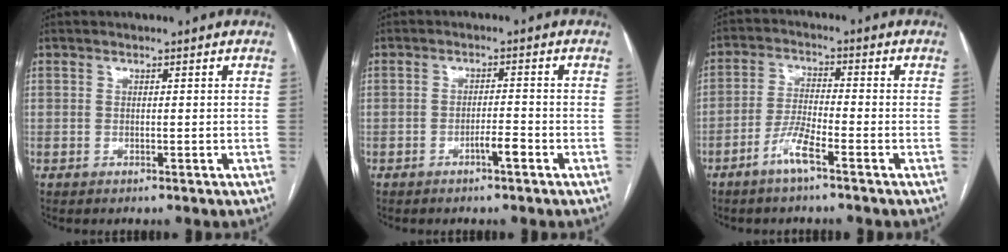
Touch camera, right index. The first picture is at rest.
{"total": 2.6, "force": [-1.6, 0.1, 2.0], "torque": [-0.031, 0.001, -0.027]}
{"total": 5.2, "force": [-3.3, 0.6, 4.0], "torque": [-0.084, -0.001, -0.069]}